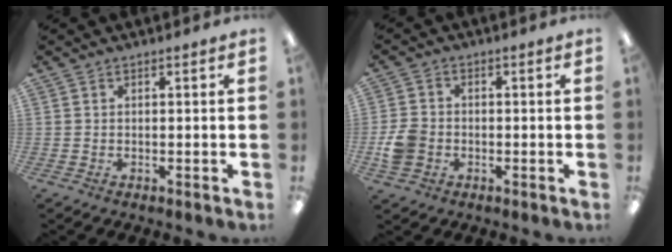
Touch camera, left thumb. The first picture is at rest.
{"total": 6.0, "force": [-1.6, 4.9, 3.0], "torque": [-0.054, 0.010, -0.029]}